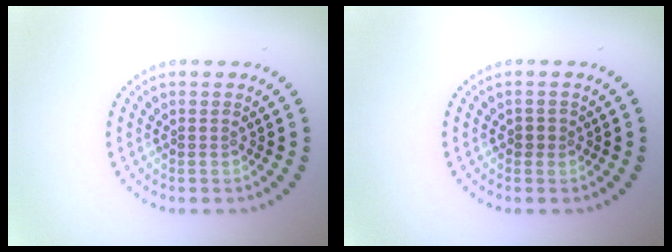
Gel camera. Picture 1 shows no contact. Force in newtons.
{"total": 1.0, "press": 0.8, "slide": 0.5}